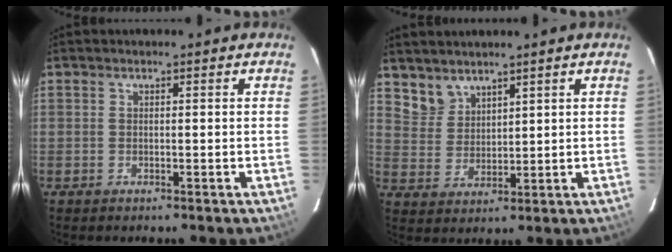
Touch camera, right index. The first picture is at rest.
{"total": 5.0, "force": [4.3, 2.5, 0.4], "torque": [-0.004, 0.008, 0.095]}